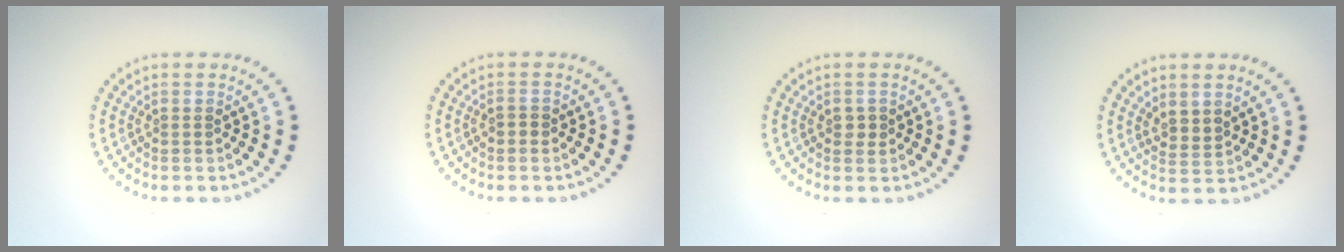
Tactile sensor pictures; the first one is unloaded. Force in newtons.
{"total": 0.8, "press": 0.8, "slide": 0.1}
{"total": 1.0, "press": 1.0, "slide": 0.1}
{"total": 1.7, "press": 1.3, "slide": 1.1}